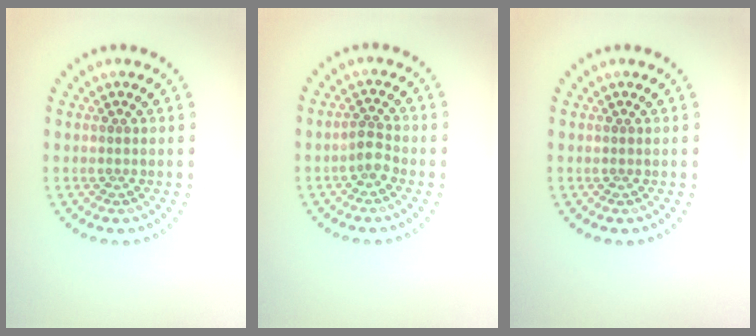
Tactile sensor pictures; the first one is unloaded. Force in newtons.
{"total": 1.8, "press": 1.4, "slide": 1.0}
{"total": 0.0}